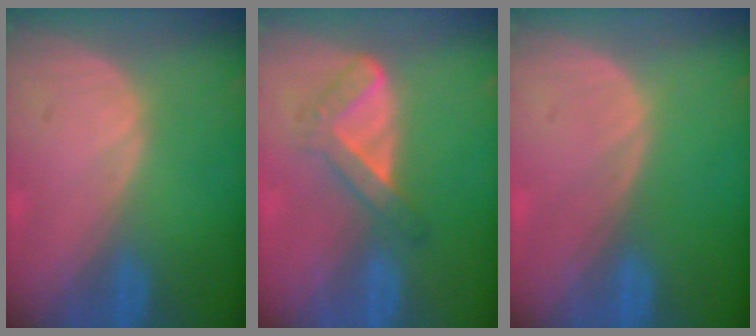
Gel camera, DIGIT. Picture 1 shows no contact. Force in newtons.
{"total": 5.5, "press": 4.7, "slide": 2.9}
{"total": 0.0}